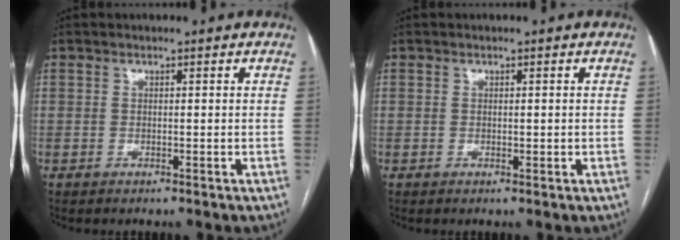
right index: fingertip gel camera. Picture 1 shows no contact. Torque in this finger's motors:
{"motor_torque": [-0.50, 0.77, -0.03, 0.01]}